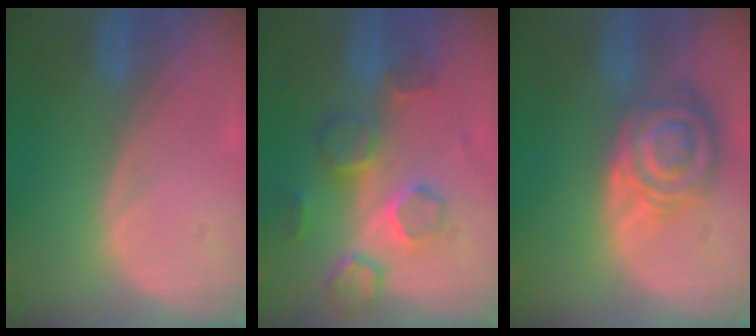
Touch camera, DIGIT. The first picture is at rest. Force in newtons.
{"total": 8.7, "press": 7.6, "slide": 4.2}
{"total": 8.3, "press": 7.2, "slide": 4.0}